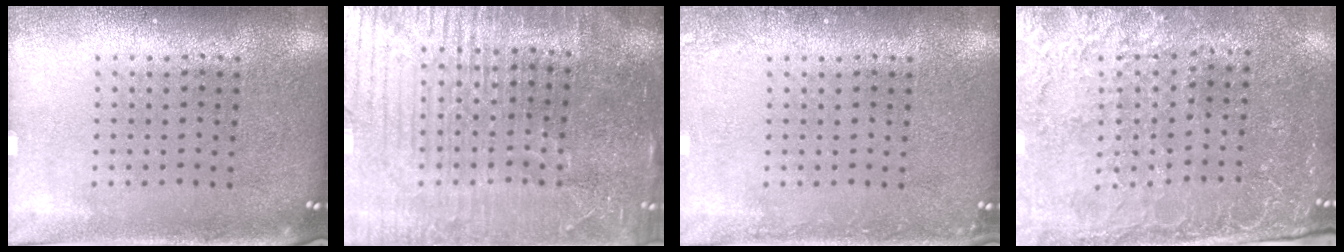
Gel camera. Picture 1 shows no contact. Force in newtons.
{"total": 4.9, "press": 4.5, "slide": 1.9}
{"total": 1.2, "press": 1.2, "slide": 0.2}
{"total": 2.9, "press": 2.8, "slide": 0.8}